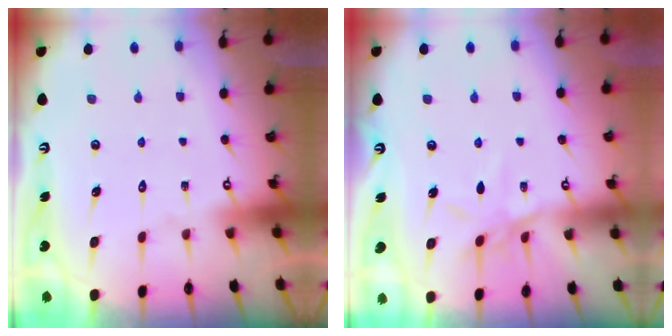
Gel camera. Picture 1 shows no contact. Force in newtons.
{"total": 7.4, "press": 7.4, "slide": 0.6}